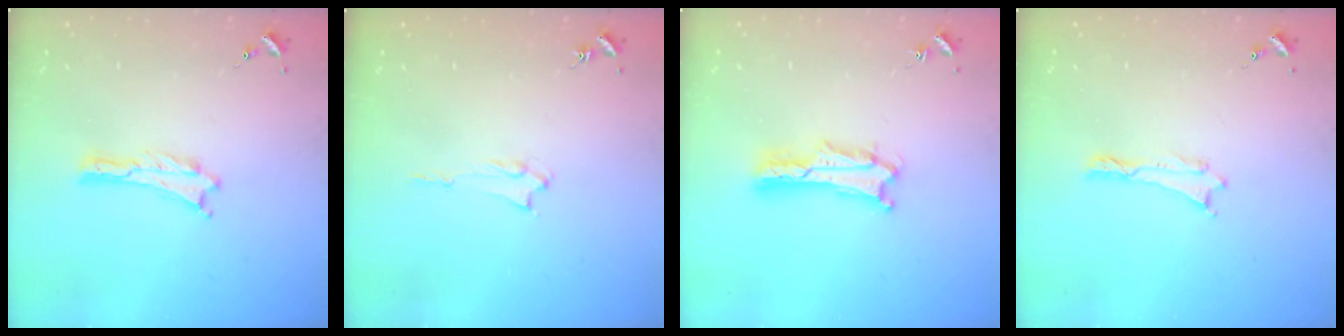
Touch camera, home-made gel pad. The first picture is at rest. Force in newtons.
{"total": 1.3, "press": 1.3, "slide": 0.2}
{"total": 2.0, "press": 2.0, "slide": 0.3}
{"total": 0.0}